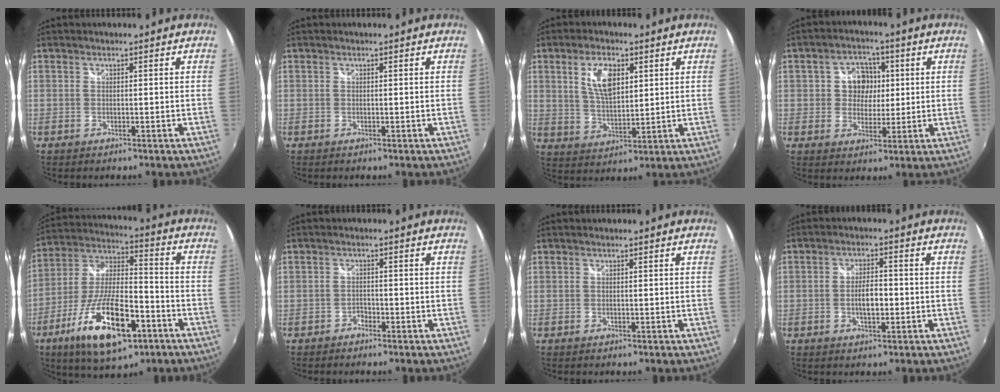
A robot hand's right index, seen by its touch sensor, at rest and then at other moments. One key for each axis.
{"total": 0.0}
{"total": 8.3, "fx": 3.1, "fy": 3.8, "fz": 6.6, "tx": -0.125, "ty": 0.006, "tz": 0.062}
{"total": 6.8, "fx": 1.0, "fy": 6.0, "fz": 3.2, "tx": -0.054, "ty": 0.017, "tz": 0.016}
{"total": 20.1, "fx": -9.8, "fy": 7.1, "fz": 16.0, "tx": -0.312, "ty": -0.027, "tz": -0.167}
{"total": 1.5, "fx": -1.3, "fy": 0.8, "fz": 0.2, "tx": -0.004, "ty": 0.000, "tz": -0.024}
{"total": 0.0}
{"total": 4.4, "fx": -1.0, "fy": 1.8, "fz": 3.9, "tx": -0.073, "ty": 0.002, "tz": -0.016}